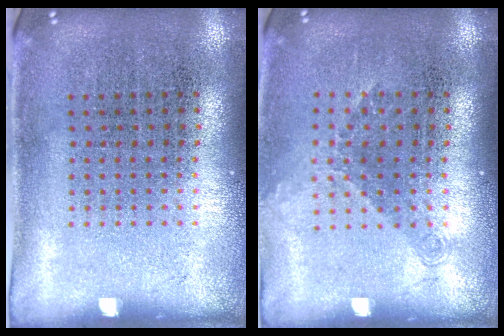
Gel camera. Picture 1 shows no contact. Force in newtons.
{"total": 1.2, "press": 0.9, "slide": 0.8}